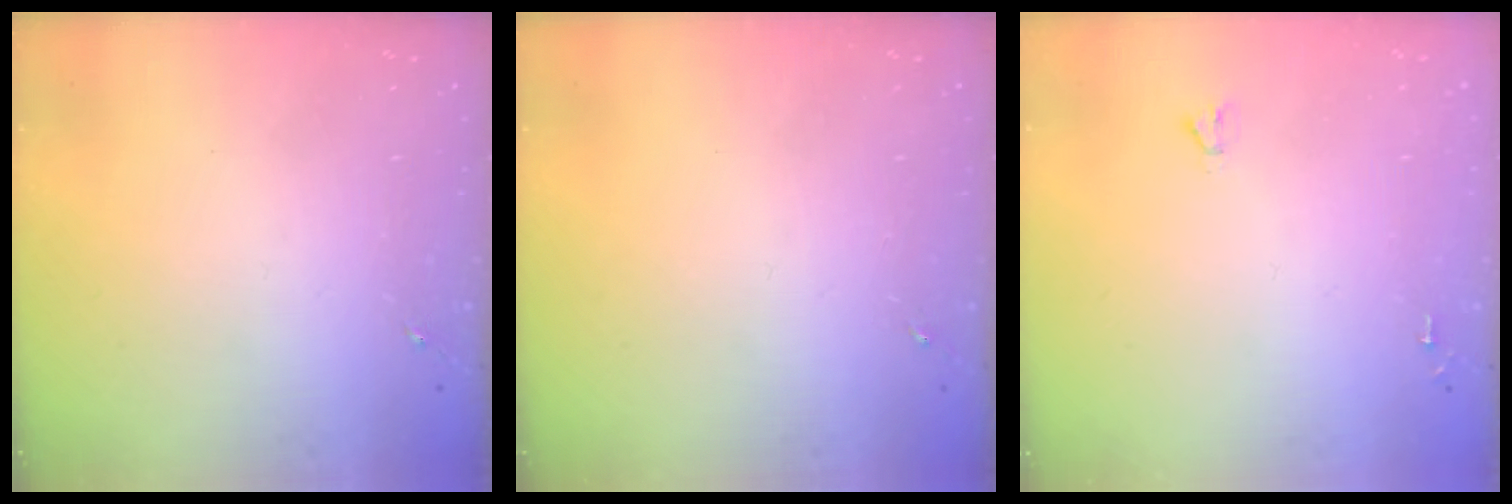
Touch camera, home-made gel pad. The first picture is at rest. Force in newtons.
{"total": 0.0}
{"total": 1.6, "press": 1.6, "slide": 0.1}